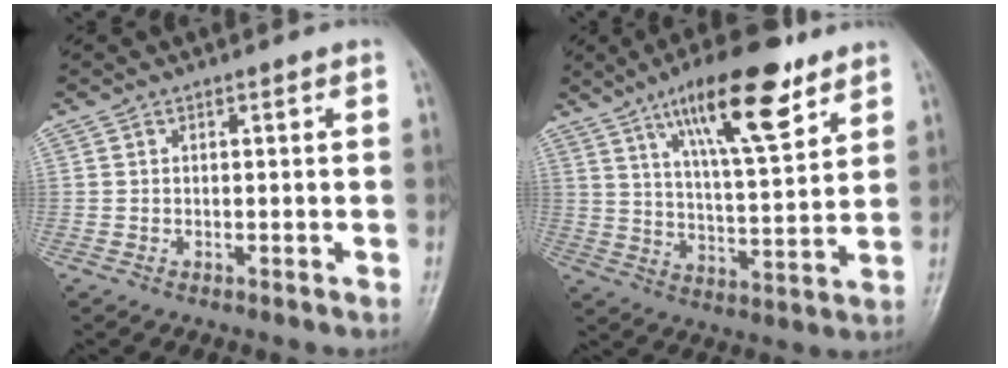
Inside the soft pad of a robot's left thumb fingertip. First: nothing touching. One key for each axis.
{"total": 16.8, "fx": 10.0, "fy": 4.8, "fz": 12.6, "tx": -0.182, "ty": -0.046, "tz": 0.167}